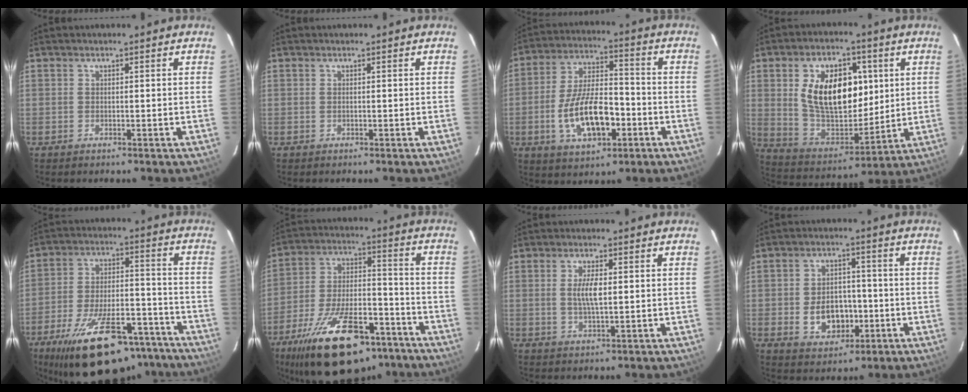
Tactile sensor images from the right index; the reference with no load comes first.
{"total": 0.0}
{"total": 13.6, "force": [-4.6, 6.2, 11.3], "torque": [-0.222, 0.005, -0.071]}
{"total": 18.1, "force": [4.4, 10.6, 14.0], "torque": [-0.258, 0.010, 0.091]}
{"total": 26.4, "force": [-19.7, 9.9, 14.5], "torque": [-0.250, -0.005, -0.279]}
{"total": 26.1, "force": [-17.2, 11.2, 16.1], "torque": [-0.293, -0.009, -0.257]}
{"total": 4.4, "force": [0.4, 1.4, 4.1], "torque": [-0.076, -0.001, 0.009]}
{"total": 9.1, "force": [-2.4, 6.6, 5.8], "torque": [-0.119, 0.008, -0.024]}